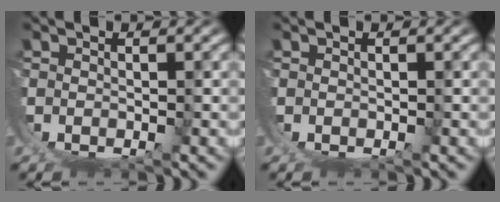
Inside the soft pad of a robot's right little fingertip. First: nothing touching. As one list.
[{"total": 0.0}]